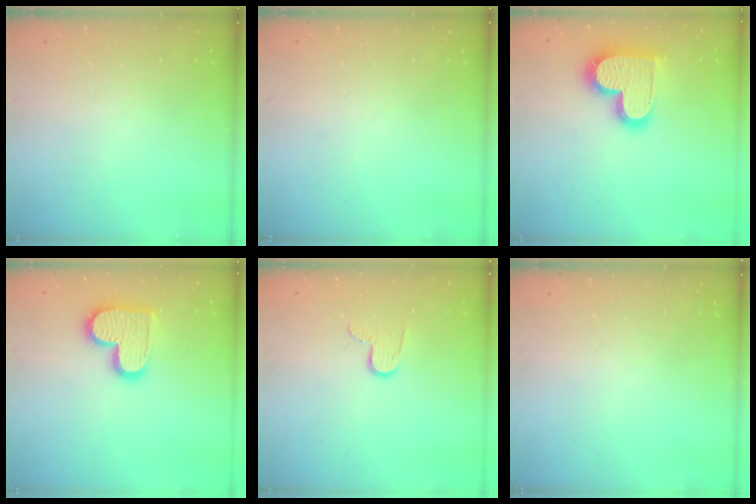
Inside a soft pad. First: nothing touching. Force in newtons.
{"total": 0.0}
{"total": 17.5, "press": 17.4, "slide": 1.3}
{"total": 14.0, "press": 13.9, "slide": 0.5}
{"total": 7.6, "press": 7.6, "slide": 0.6}
{"total": 0.0}